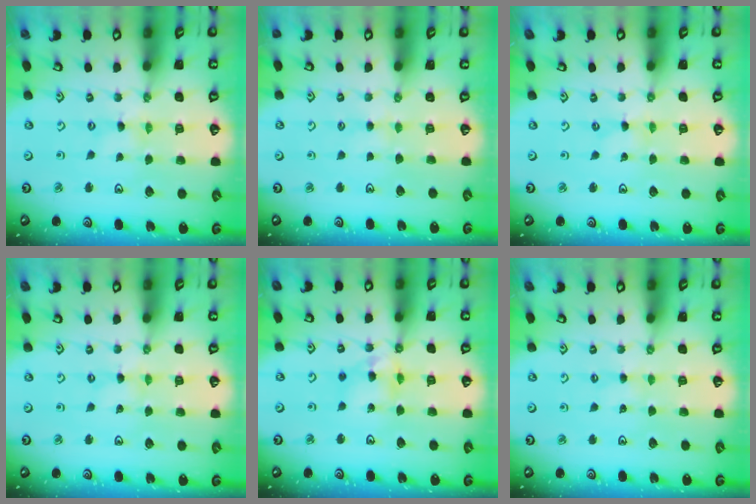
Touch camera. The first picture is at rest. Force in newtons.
{"total": 2.1, "press": 2.0, "slide": 0.4}
{"total": 0.0}
{"total": 0.8, "press": 0.8, "slide": 0.1}
{"total": 9.6, "press": 9.5, "slide": 0.9}
{"total": 1.1, "press": 1.0, "slide": 0.3}